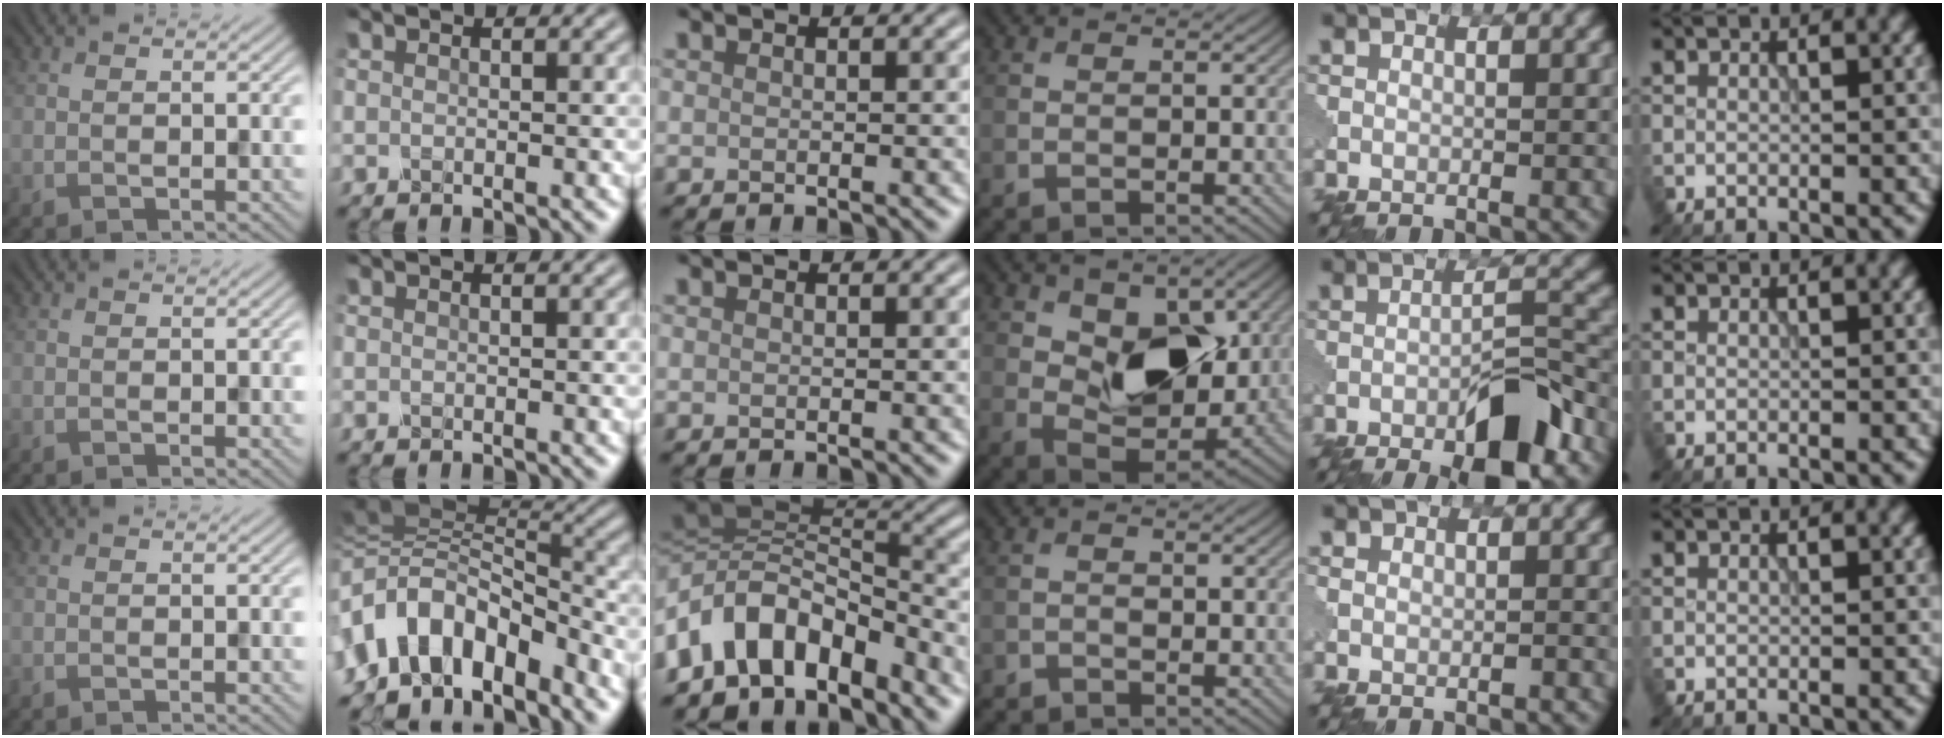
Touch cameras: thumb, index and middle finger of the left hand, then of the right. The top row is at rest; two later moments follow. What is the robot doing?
{"motion": "insert", "object": "pin"}